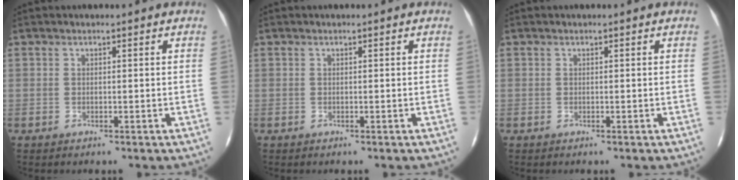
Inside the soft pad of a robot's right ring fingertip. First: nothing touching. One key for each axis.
{"total": 0.0}
{"total": 0.0}